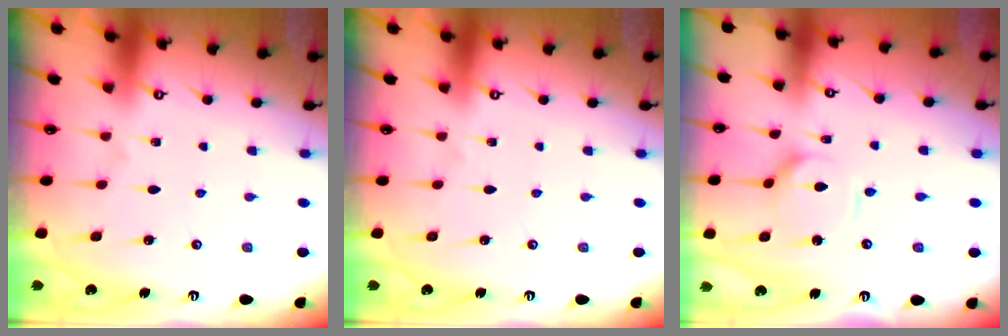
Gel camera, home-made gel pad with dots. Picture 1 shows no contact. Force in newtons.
{"total": 0.0}
{"total": 8.1, "press": 8.1, "slide": 0.6}